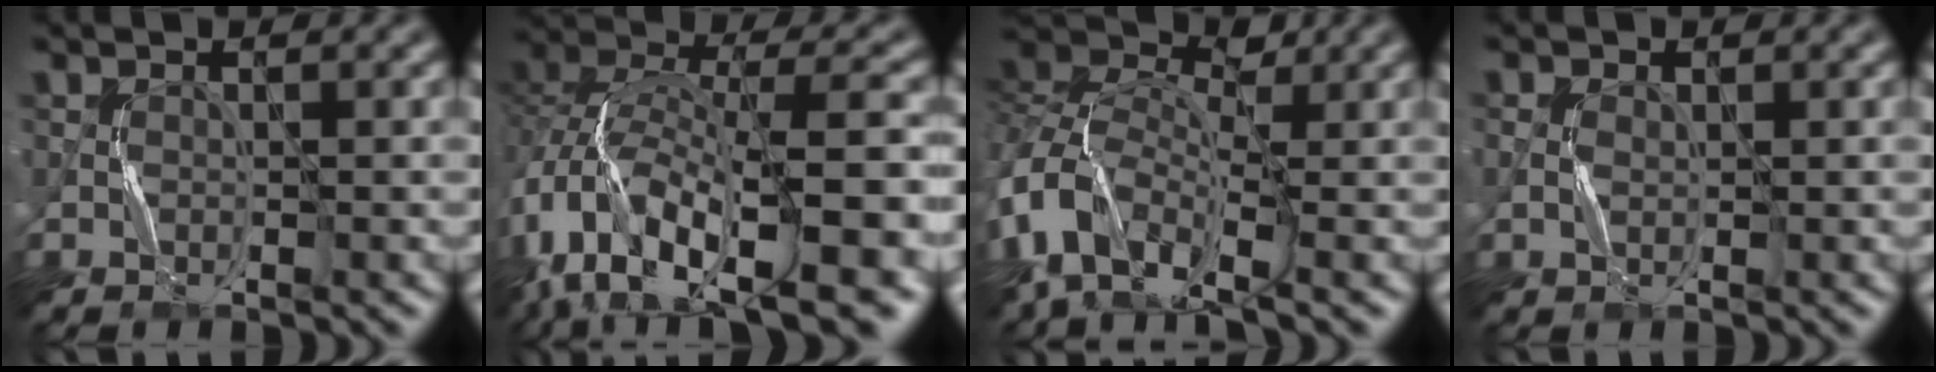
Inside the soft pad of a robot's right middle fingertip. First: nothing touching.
{"total": 14.6, "force": [-7.6, 6.1, 10.8], "torque": [-0.215, 0.015, -0.127]}
{"total": 9.6, "force": [-4.2, 5.6, 6.5], "torque": [-0.135, 0.001, -0.100]}
{"total": 1.1, "force": [0.2, 0.8, 0.8], "torque": [-0.018, 0.003, 0.001]}